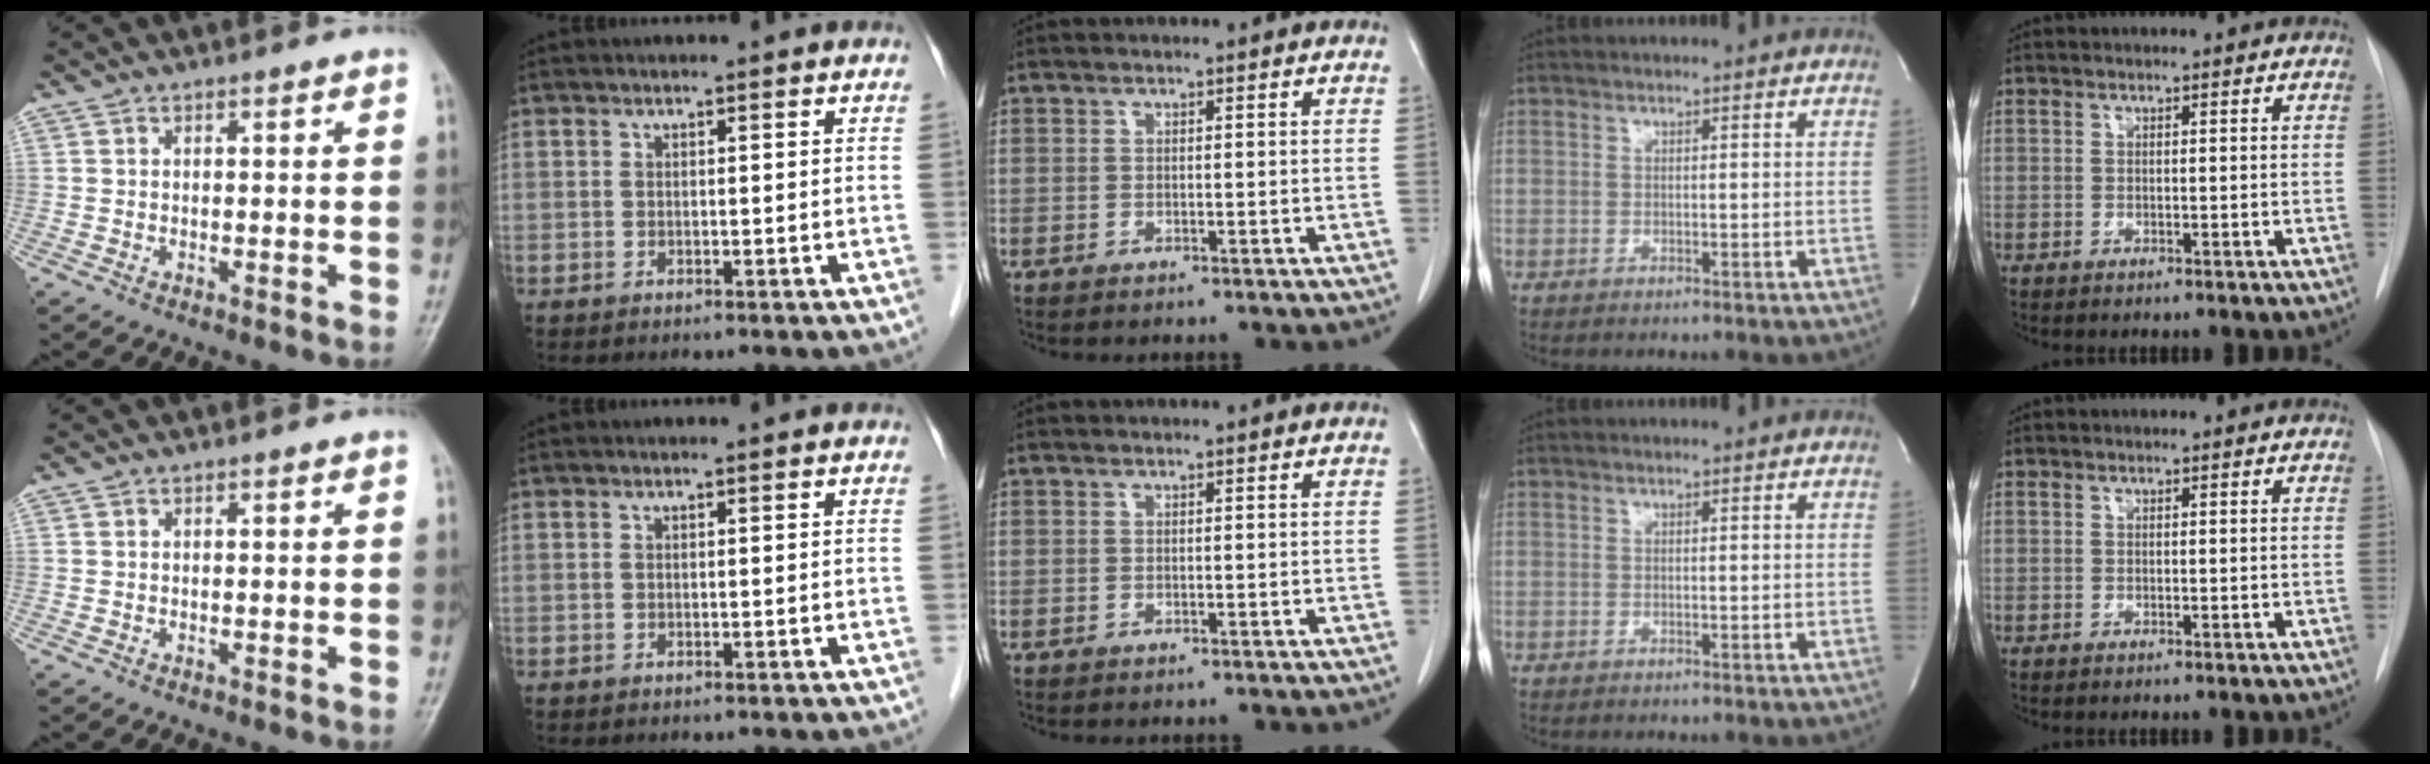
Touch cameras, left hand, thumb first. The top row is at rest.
{}